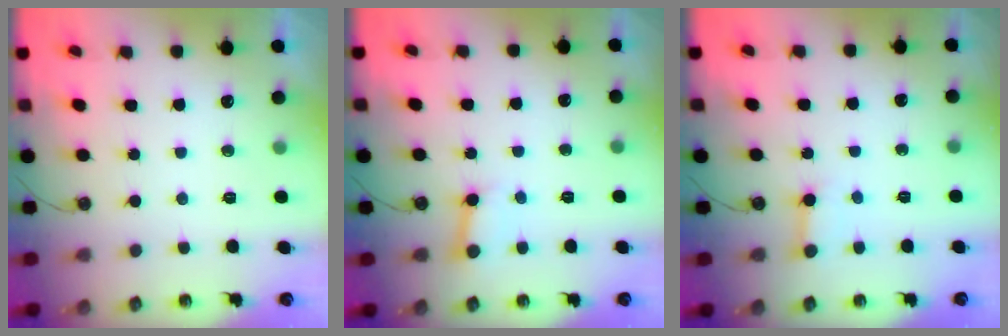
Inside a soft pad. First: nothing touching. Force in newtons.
{"total": 4.2, "press": 4.2, "slide": 0.5}
{"total": 3.1, "press": 3.1, "slide": 0.5}